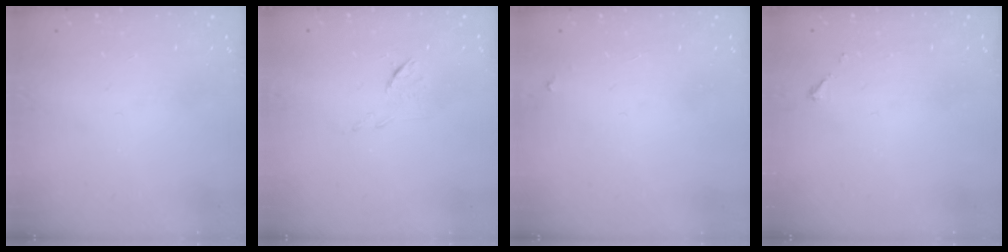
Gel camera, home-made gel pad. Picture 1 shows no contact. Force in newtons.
{"total": 6.0, "press": 6.0, "slide": 0.7}
{"total": 2.2, "press": 2.2, "slide": 0.1}
{"total": 2.6, "press": 2.6, "slide": 0.3}